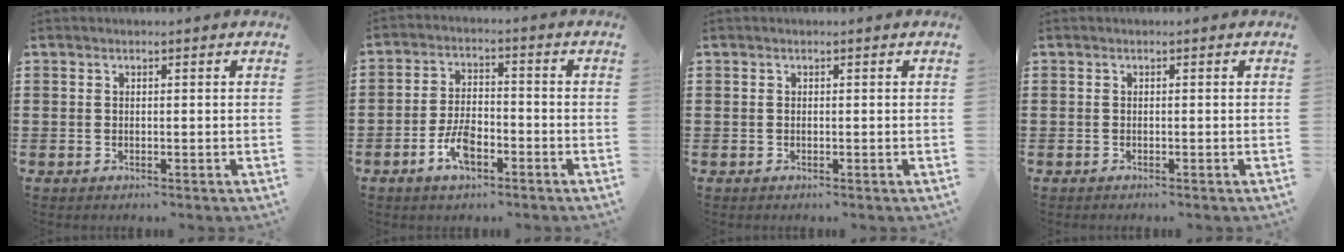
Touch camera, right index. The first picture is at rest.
{"total": 5.7, "force": [-2.8, 2.7, 4.1], "torque": [-0.094, 0.002, -0.058]}
{"total": 0.0}
{"total": 0.0}